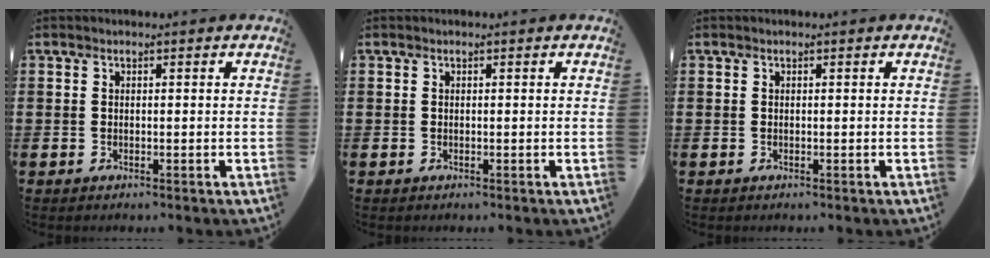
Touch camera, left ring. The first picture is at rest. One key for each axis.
{"total": 0.0}
{"total": 0.0}